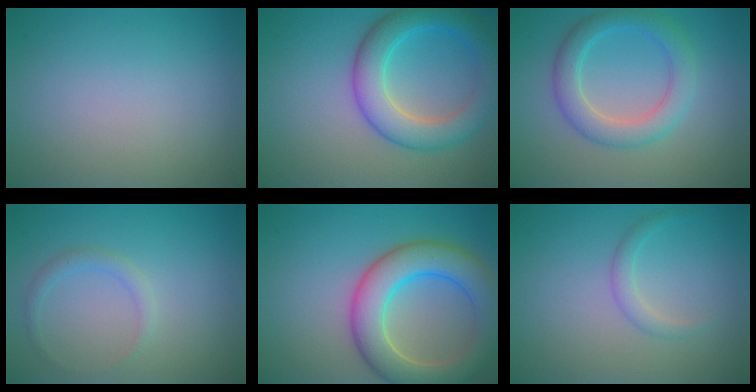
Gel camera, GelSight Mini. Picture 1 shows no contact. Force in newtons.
{"total": 6.0, "press": 6.0, "slide": 0.3}
{"total": 4.1, "press": 4.0, "slide": 0.2}
{"total": 1.2, "press": 1.2, "slide": 0.2}
{"total": 7.7, "press": 7.7, "slide": 0.3}
{"total": 1.4, "press": 1.3, "slide": 0.1}